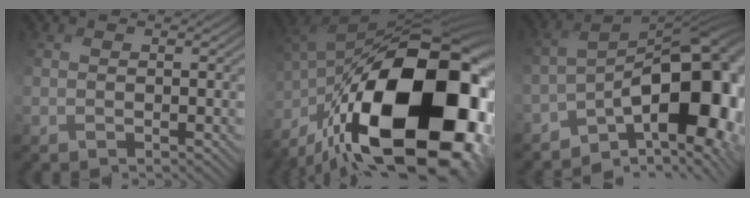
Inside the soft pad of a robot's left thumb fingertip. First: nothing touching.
{"total": 22.0, "force": [-8.4, 10.1, 17.7], "torque": [-0.325, -0.038, -0.108]}
{"total": 16.2, "force": [-6.2, 7.8, 12.7], "torque": [-0.152, -0.008, -0.095]}